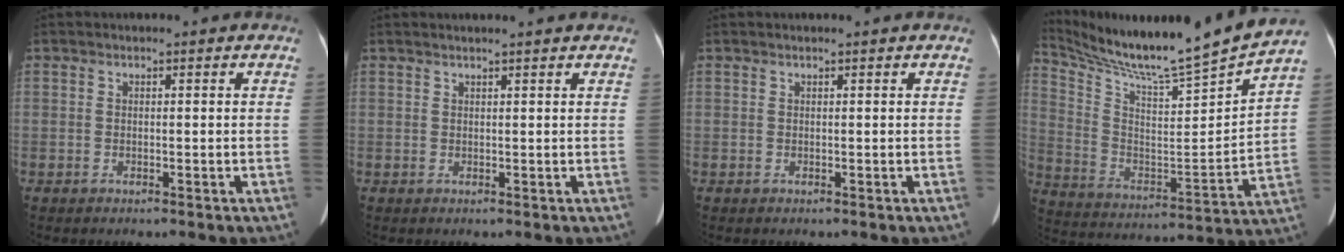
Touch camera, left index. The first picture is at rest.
{"total": 3.8, "force": [3.4, -0.2, 1.6], "torque": [-0.020, 0.018, 0.040]}
{"total": 0.5, "force": [0.4, -0.1, 0.3], "torque": [-0.004, 0.011, 0.012]}
{"total": 20.3, "force": [18.6, -2.2, 7.8], "torque": [-0.159, -0.066, 0.301]}